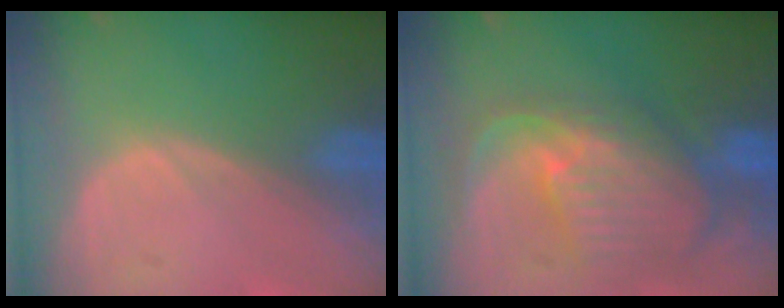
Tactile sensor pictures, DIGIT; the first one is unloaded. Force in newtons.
{"total": 11.1, "press": 9.7, "slide": 5.5}